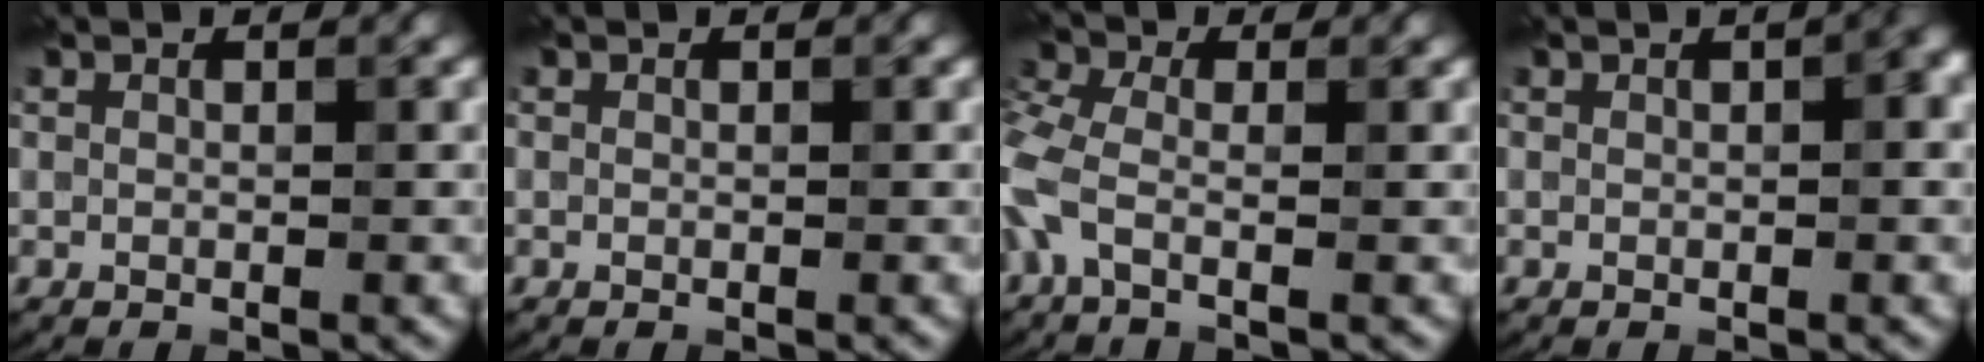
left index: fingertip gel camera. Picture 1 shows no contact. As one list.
[{"total": 0.0}, {"total": 4.6, "force": [-1.2, 2.0, 4.0], "torque": [-0.102, 0.003, -0.045]}, {"total": 1.9, "force": [0.2, 0.3, 1.9], "torque": [-0.025, 0.004, 0.003]}]